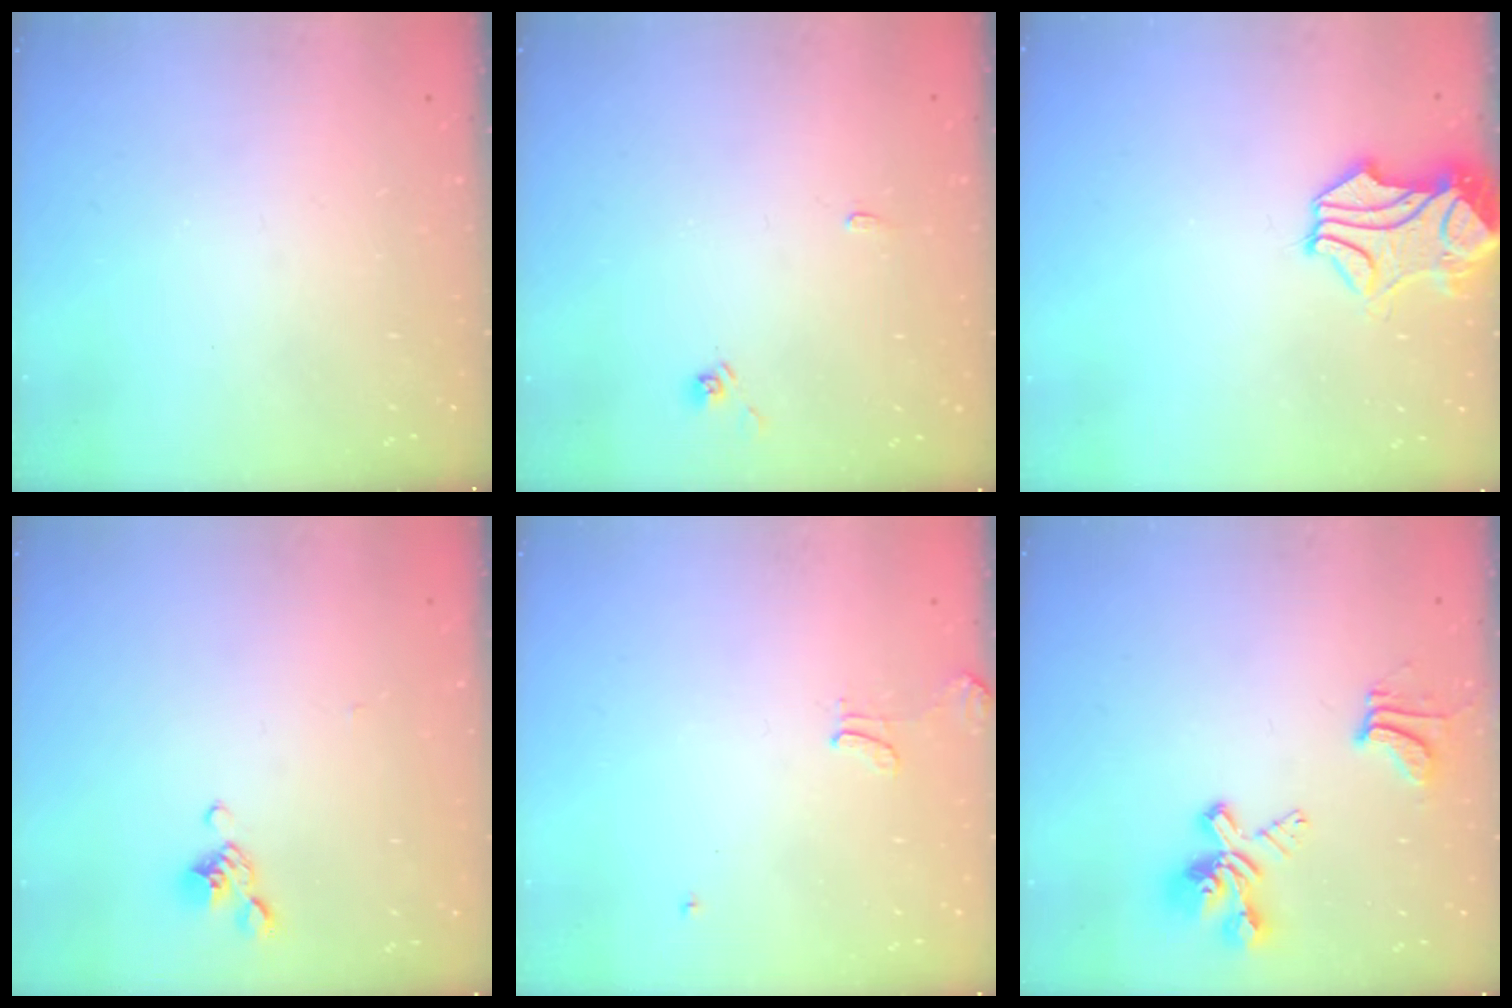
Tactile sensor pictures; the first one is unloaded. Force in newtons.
{"total": 2.8, "press": 2.7, "slide": 0.4}
{"total": 2.2, "press": 1.8, "slide": 1.3}
{"total": 3.2, "press": 3.1, "slide": 0.9}
{"total": 0.0}
{"total": 5.9, "press": 5.5, "slide": 1.9}